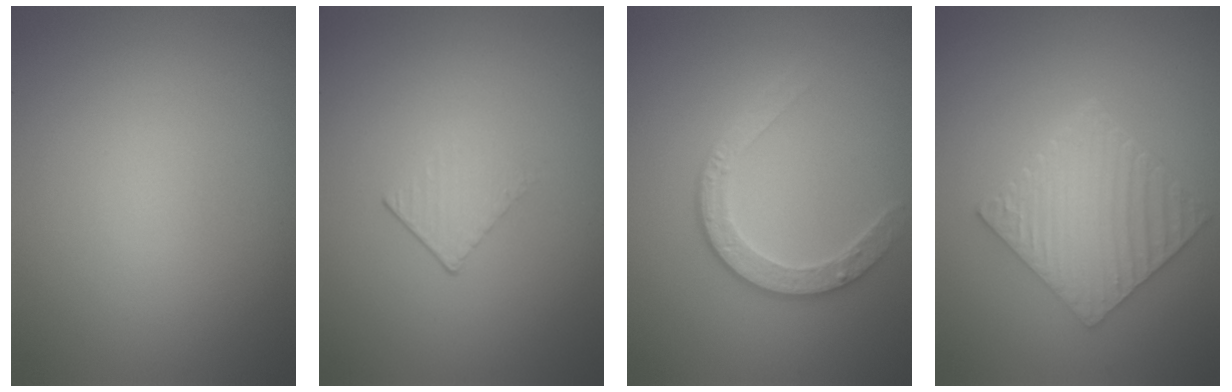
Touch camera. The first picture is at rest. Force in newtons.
{"total": 1.2, "press": 0.5, "slide": 1.1}
{"total": 3.0, "press": 2.8, "slide": 1.0}
{"total": 5.4, "press": 4.5, "slide": 3.1}